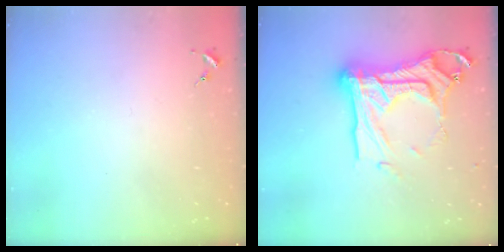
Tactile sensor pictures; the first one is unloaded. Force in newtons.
{"total": 27.2, "press": 27.1, "slide": 2.4}